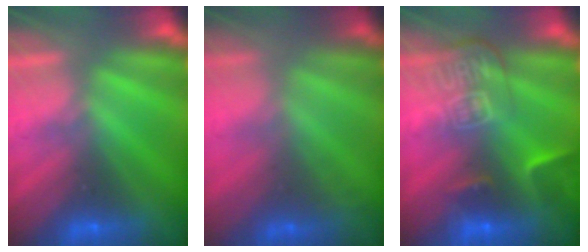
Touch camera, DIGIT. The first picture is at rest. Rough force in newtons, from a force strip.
{"total": 1.6}
{"total": 8.4}